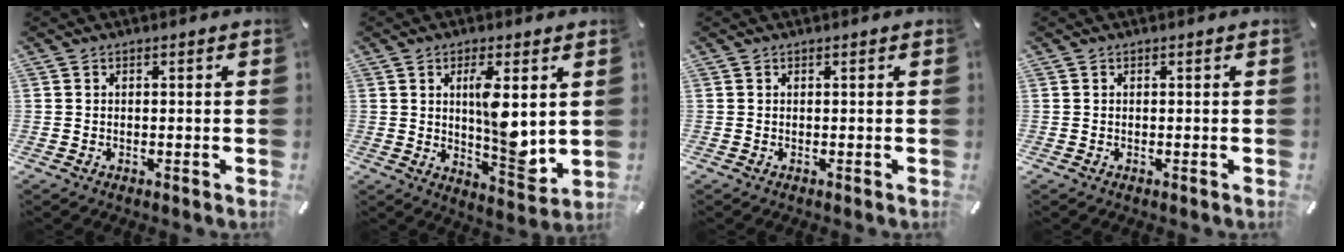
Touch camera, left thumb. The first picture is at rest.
{"total": 10.7, "force": [2.6, 4.0, 9.7], "torque": [-0.154, -0.032, 0.035]}
{"total": 0.0}
{"total": 0.0}